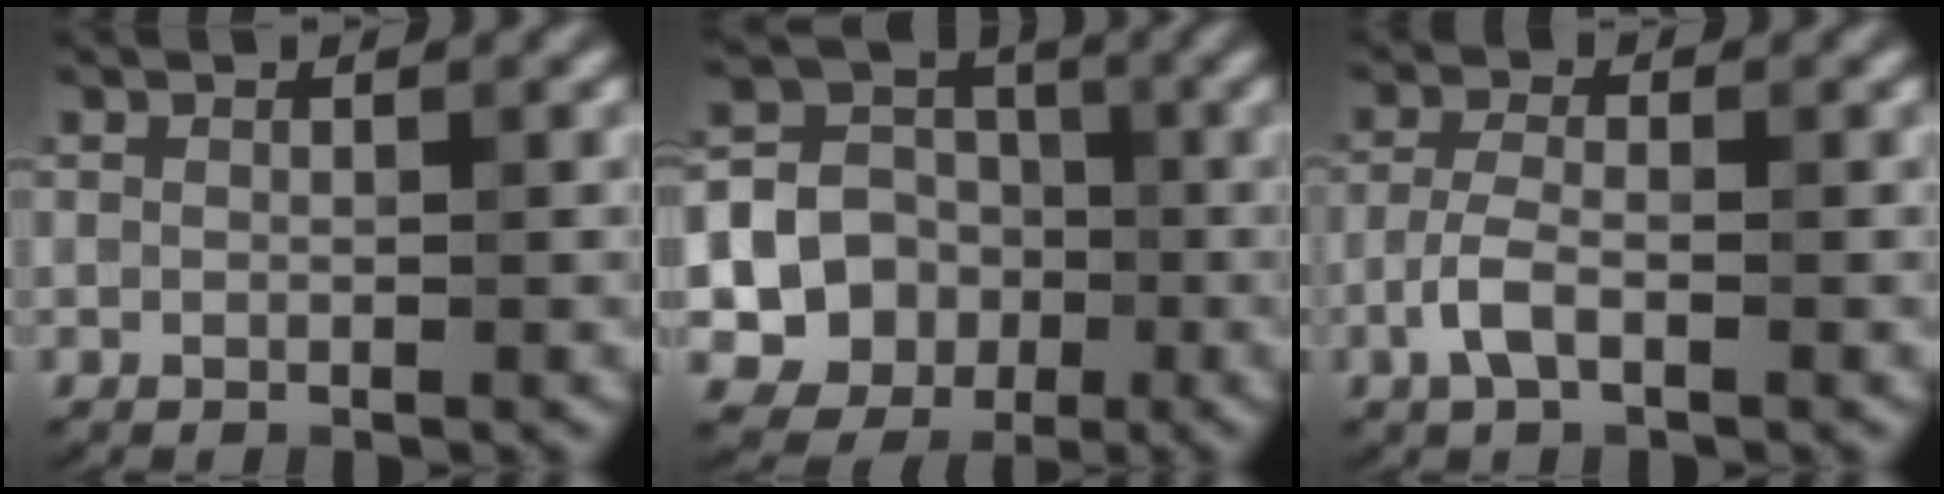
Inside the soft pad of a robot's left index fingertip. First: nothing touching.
{"total": 11.5, "force": [-2.5, 10.6, 3.6], "torque": [-0.079, -0.005, -0.053]}
{"total": 2.5, "force": [-1.2, 0.7, 2.0], "torque": [-0.050, 0.007, -0.029]}